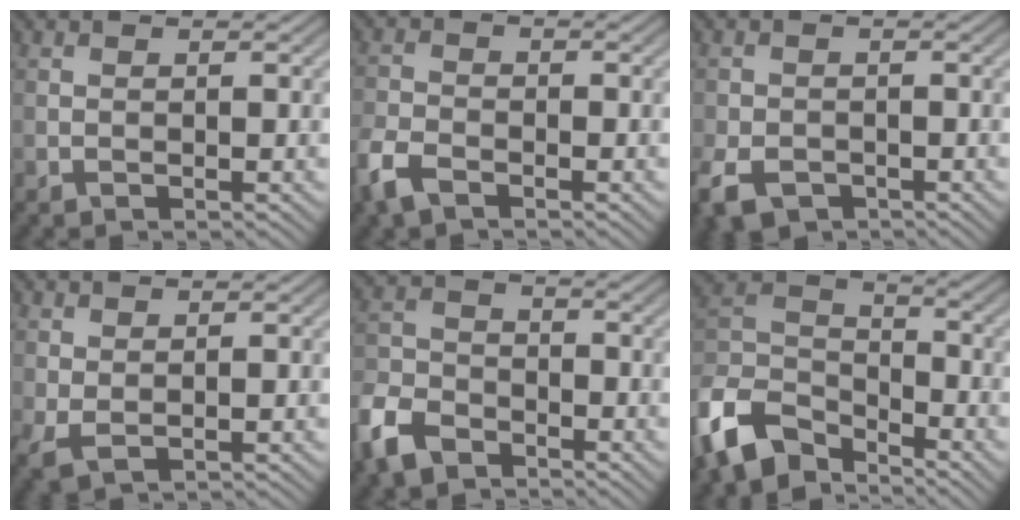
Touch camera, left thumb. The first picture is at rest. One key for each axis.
{"total": 5.1, "fx": -3.3, "fy": 2.6, "fz": 2.8, "tx": -0.070, "ty": -0.008, "tz": -0.080}
{"total": 5.1, "fx": -2.7, "fy": 3.3, "fz": 2.7, "tx": -0.066, "ty": -0.011, "tz": -0.056}
{"total": 2.2, "fx": 0.5, "fy": 1.2, "fz": 1.9, "tx": -0.056, "ty": -0.001, "tz": 0.010}
{"total": 8.1, "fx": -5.5, "fy": 4.6, "fz": 3.8, "tx": -0.098, "ty": -0.010, "tz": -0.128}
{"total": 10.4, "fx": -7.0, "fy": 5.7, "fz": 5.1, "tx": -0.118, "ty": -0.005, "tz": -0.156}